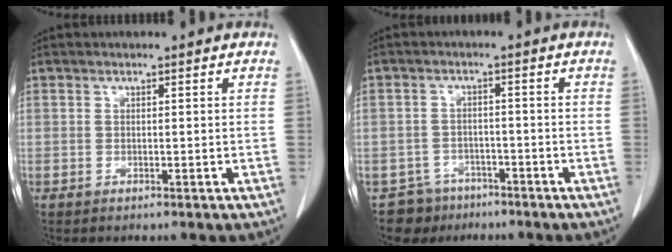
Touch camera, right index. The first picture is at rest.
{"total": 5.1, "force": [-3.7, 3.5, -0.6], "torque": [0.016, 0.009, -0.059]}